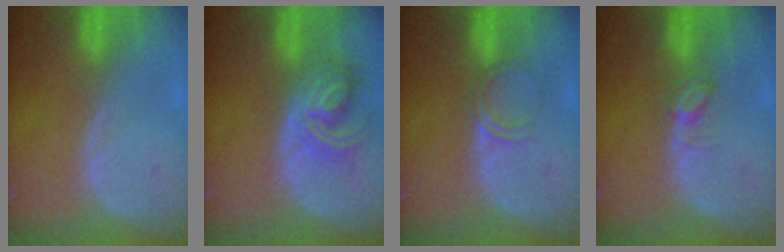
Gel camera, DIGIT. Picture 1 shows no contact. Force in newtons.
{"total": 7.6, "press": 6.8, "slide": 3.5}
{"total": 2.9, "press": 2.6, "slide": 1.1}
{"total": 2.5, "press": 2.4, "slide": 0.3}